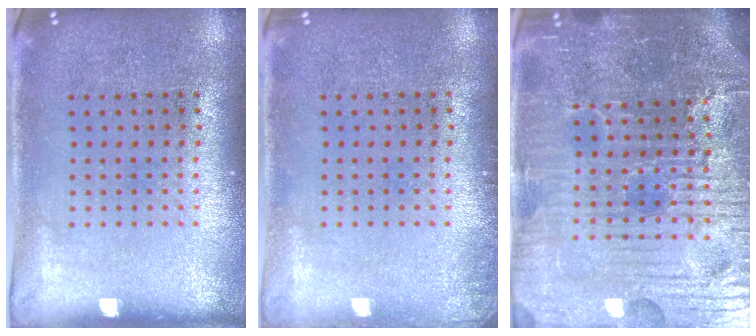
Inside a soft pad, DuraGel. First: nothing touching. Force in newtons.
{"total": 0.7, "press": 0.6, "slide": 0.2}
{"total": 6.2, "press": 5.7, "slide": 2.4}